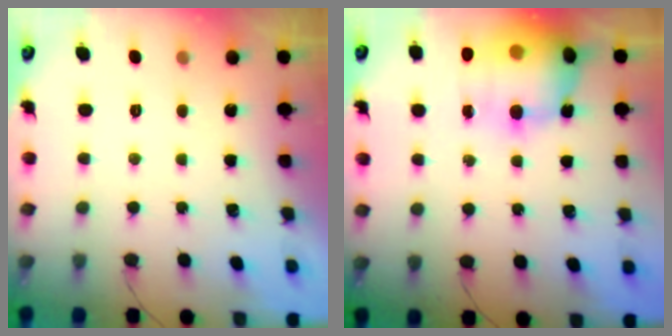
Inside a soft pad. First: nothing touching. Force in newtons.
{"total": 18.4, "press": 16.7, "slide": 7.8}